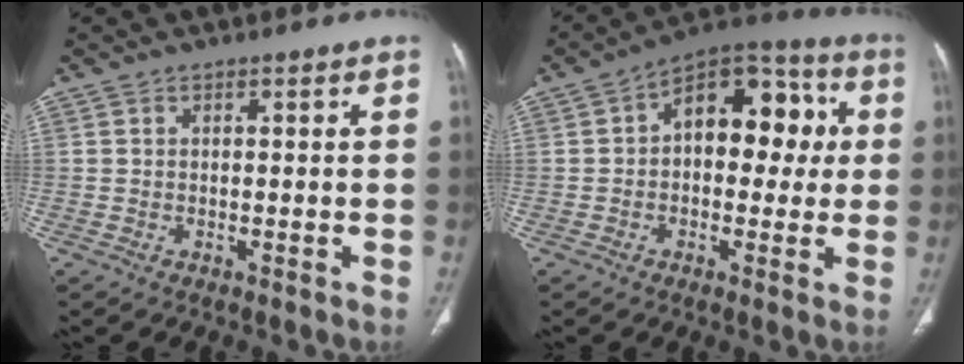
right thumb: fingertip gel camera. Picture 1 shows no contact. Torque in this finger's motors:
{"motor_torque": [1.49, 3.52, 0.68, -0.77, 0.03]}